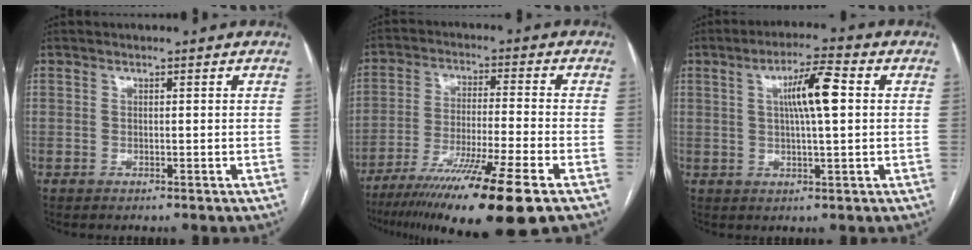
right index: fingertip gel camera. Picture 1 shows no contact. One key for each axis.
{"total": 17.4, "fx": -11.7, "fy": -0.7, "fz": 12.8, "tx": -0.198, "ty": -0.046, "tz": -0.196}
{"total": 7.5, "fx": 1.5, "fy": 0.6, "fz": 7.3, "tx": -0.129, "ty": 0.010, "tz": 0.024}